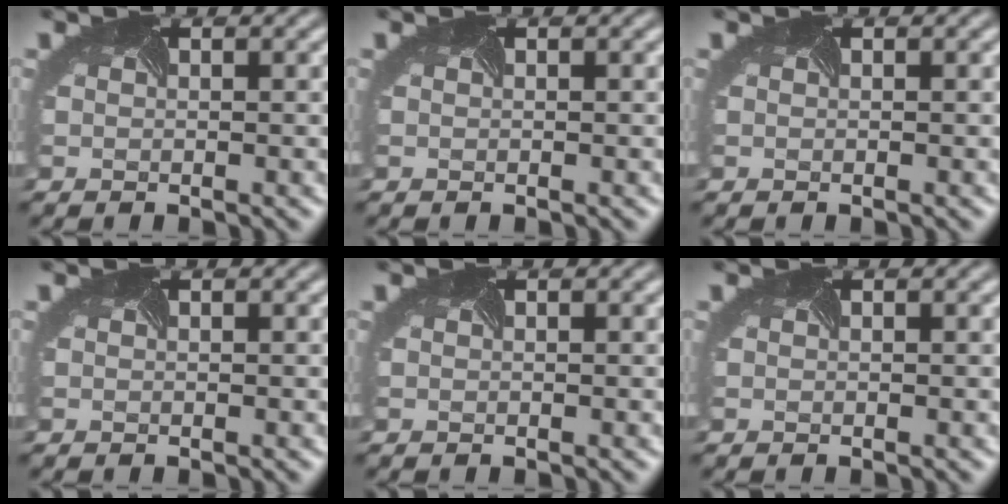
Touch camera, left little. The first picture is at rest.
{"total": 0.0}
{"total": 0.0}
{"total": 0.0}
{"total": 0.0}
{"total": 0.0}